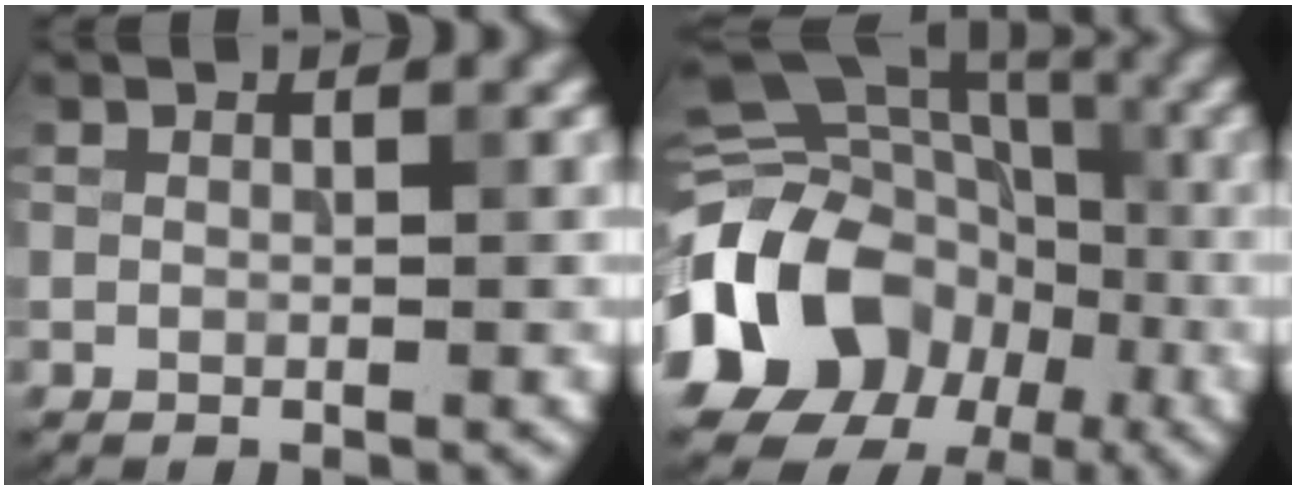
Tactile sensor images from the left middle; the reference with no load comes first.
{"total": 15.5, "force": [-5.6, 12.5, 7.3], "torque": [-0.158, 0.002, -0.117]}